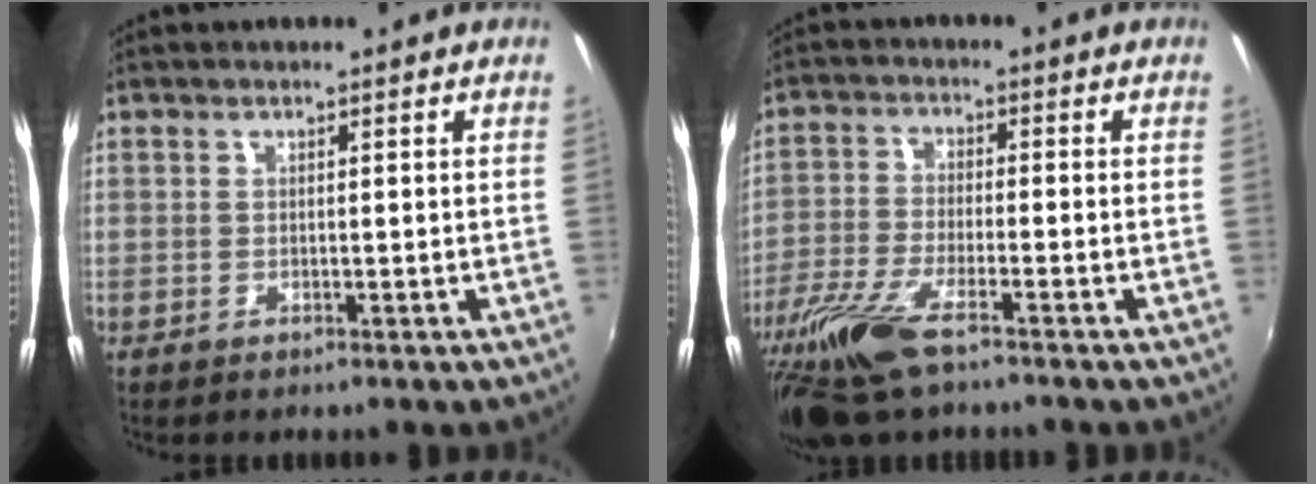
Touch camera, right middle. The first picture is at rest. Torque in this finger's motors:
{"motor_torque": [1.08, -1.05, 0.27, 0.12]}